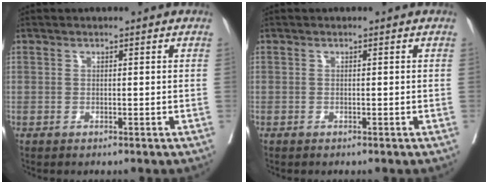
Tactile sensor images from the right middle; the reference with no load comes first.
{"total": 0.0}